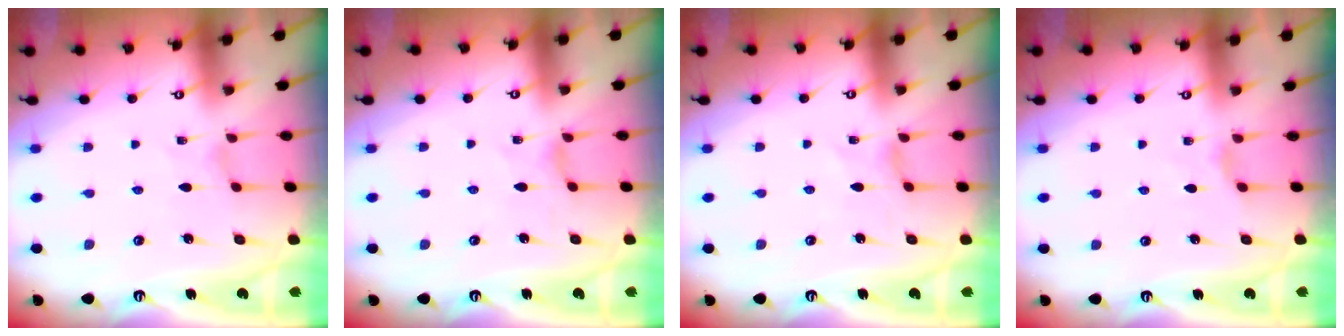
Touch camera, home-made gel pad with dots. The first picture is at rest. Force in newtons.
{"total": 1.3, "press": 1.3, "slide": 0.2}
{"total": 0.0}
{"total": 1.6, "press": 1.5, "slide": 0.4}